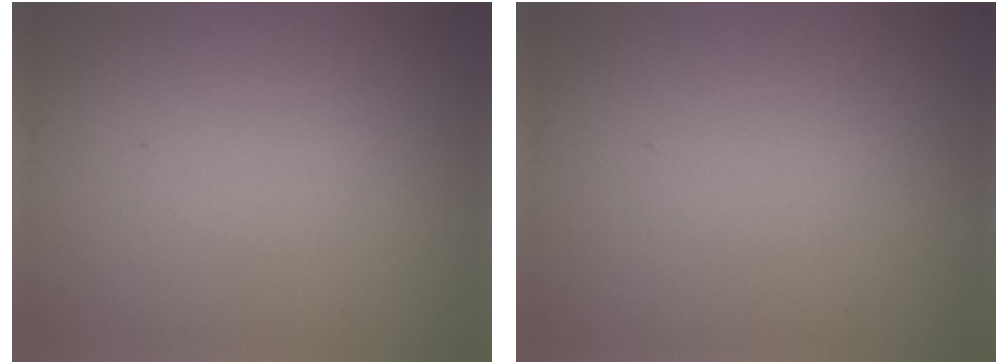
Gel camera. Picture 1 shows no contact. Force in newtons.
{"total": 0.0}